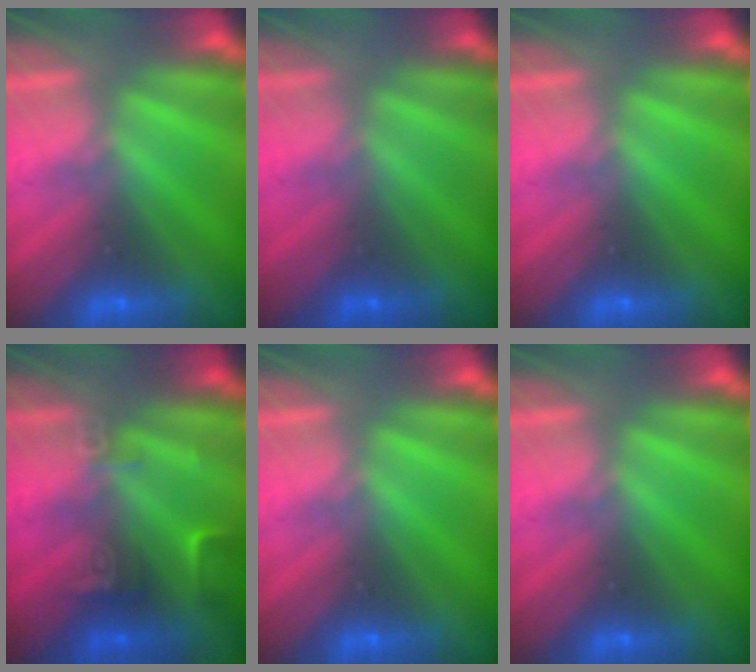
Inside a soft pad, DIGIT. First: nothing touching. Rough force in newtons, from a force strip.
{"total": 2.6}
{"total": 0.0}
{"total": 2.6}
{"total": 0.0}
{"total": 0.0}